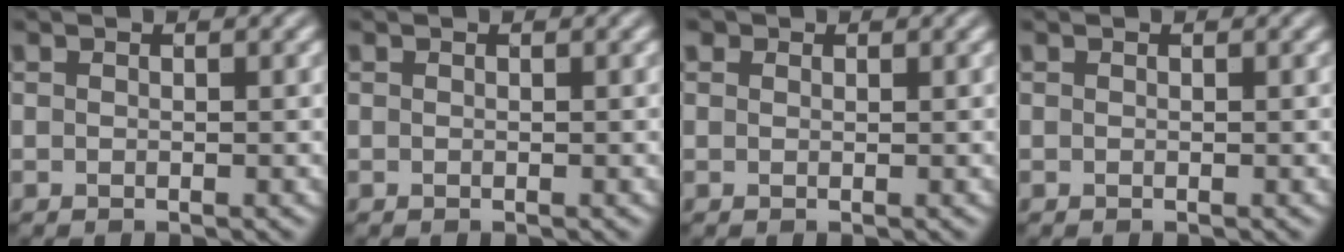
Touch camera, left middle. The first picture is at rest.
{"total": 0.0}
{"total": 0.6, "force": [0.4, 0.3, 0.1], "torque": [0.000, -0.002, 0.003]}
{"total": 0.0}